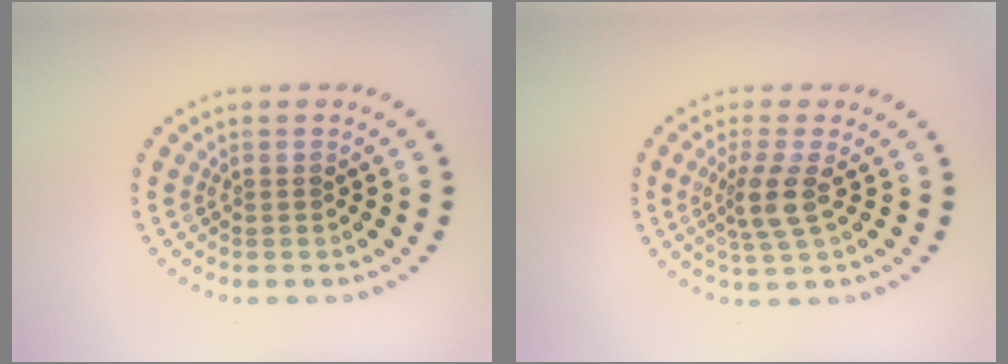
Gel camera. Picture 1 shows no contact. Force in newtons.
{"total": 2.9, "press": 2.2, "slide": 1.8}